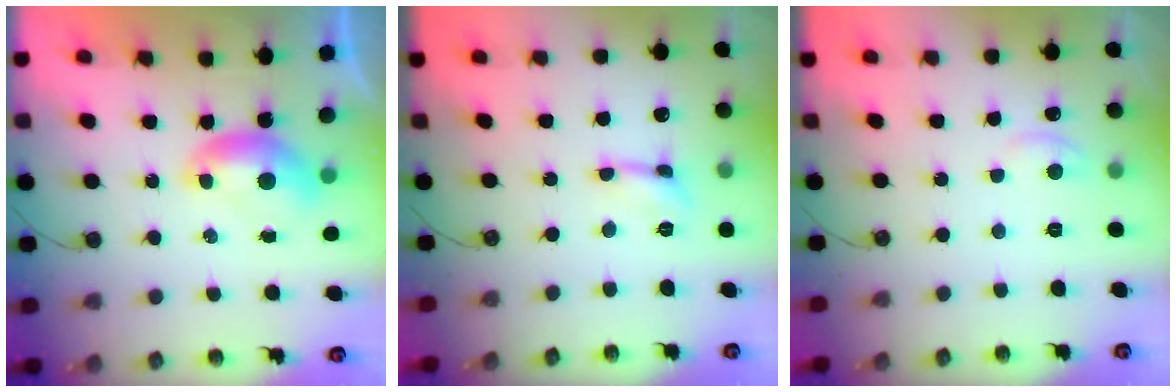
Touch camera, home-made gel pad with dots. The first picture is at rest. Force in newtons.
{"total": 1.4, "press": 1.4, "slide": 0.2}
{"total": 1.5, "press": 1.3, "slide": 0.7}